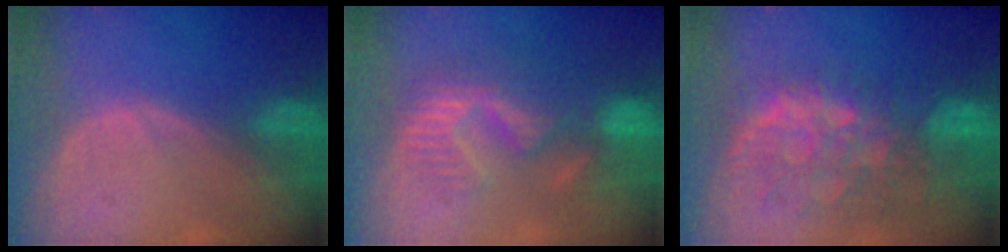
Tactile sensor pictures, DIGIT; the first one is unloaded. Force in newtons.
{"total": 10.4, "press": 9.6, "slide": 3.8}
{"total": 10.9, "press": 9.5, "slide": 5.2}